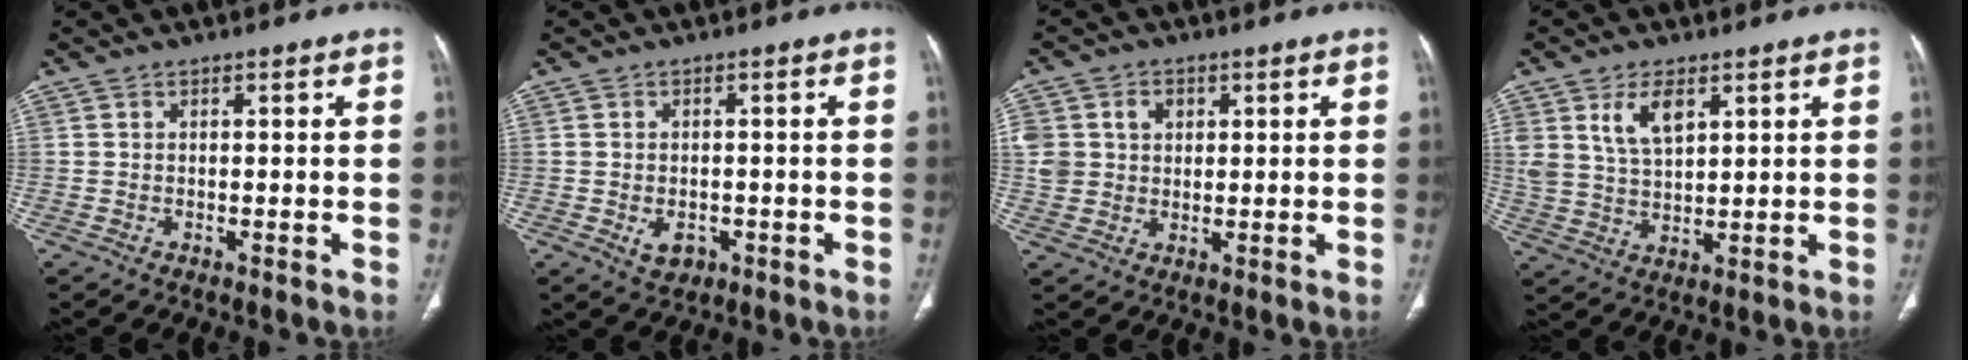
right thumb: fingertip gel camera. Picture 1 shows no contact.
{"total": 3.5, "force": [-1.2, 2.6, 2.1], "torque": [-0.027, 0.003, -0.008]}
{"total": 9.3, "force": [2.4, 7.9, 4.3], "torque": [-0.082, 0.003, 0.050]}
{"total": 7.5, "force": [3.6, 4.0, 5.2], "torque": [-0.090, -0.018, 0.078]}